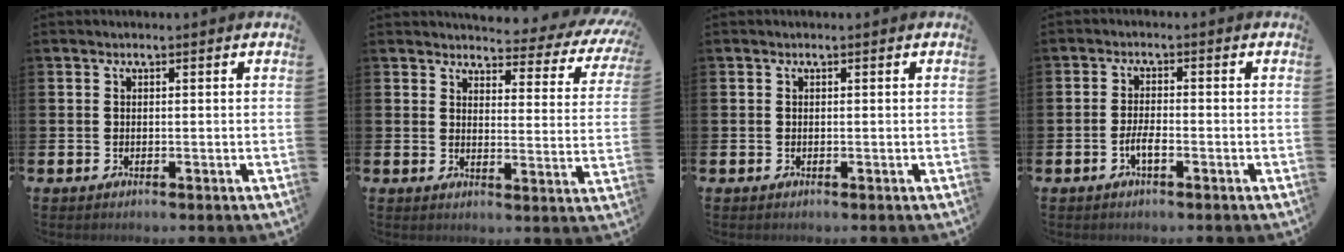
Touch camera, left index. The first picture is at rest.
{"total": 3.6, "force": [3.2, 1.1, 0.9], "torque": [-0.025, -0.032, 0.048]}
{"total": 0.0}
{"total": 2.3, "force": [-1.0, 0.7, 2.0], "torque": [-0.050, 0.003, -0.020]}